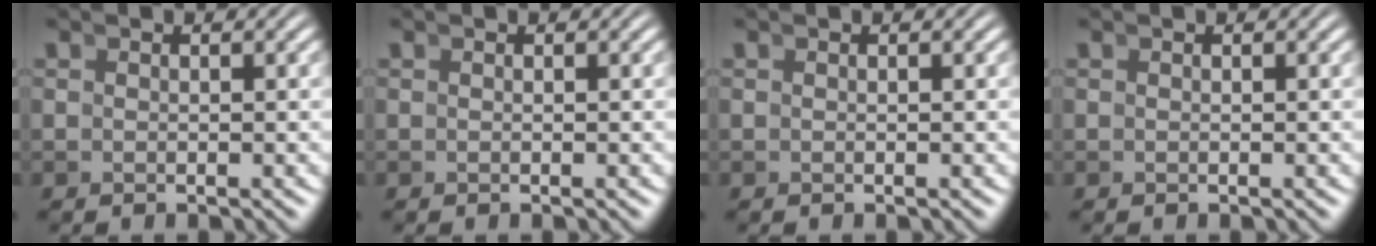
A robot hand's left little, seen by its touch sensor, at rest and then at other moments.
{"total": 0.0}
{"total": 0.0}
{"total": 0.0}